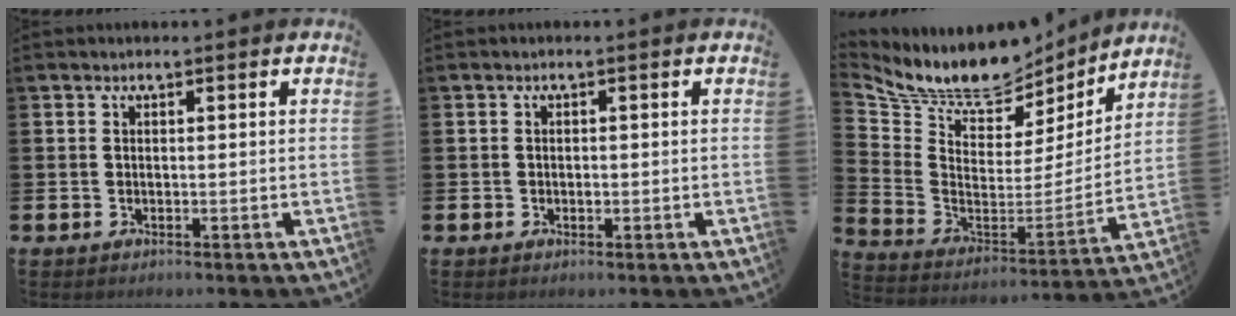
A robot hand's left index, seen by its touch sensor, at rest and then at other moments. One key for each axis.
{"total": 0.5, "fx": -0.1, "fy": 0.5, "fz": 0.2, "tx": 0.004, "ty": 0.000, "tz": -0.004}
{"total": 10.1, "fx": 9.2, "fy": 3.2, "fz": 2.6, "tx": -0.093, "ty": -0.062, "tz": 0.156}